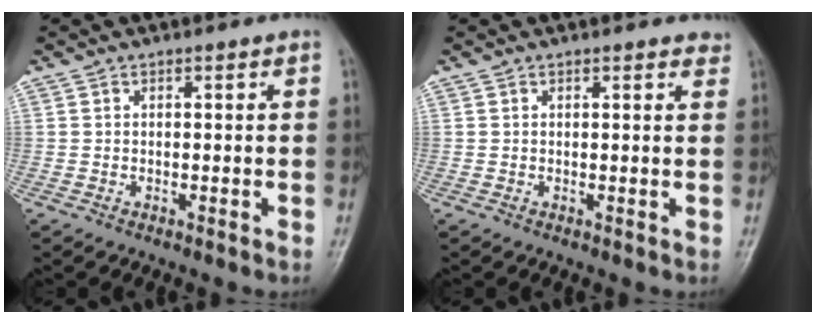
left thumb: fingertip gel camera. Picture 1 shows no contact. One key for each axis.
{"total": 2.2, "fx": 1.8, "fy": 0.8, "fz": 0.8, "tx": 0.003, "ty": -0.004, "tz": 0.012}